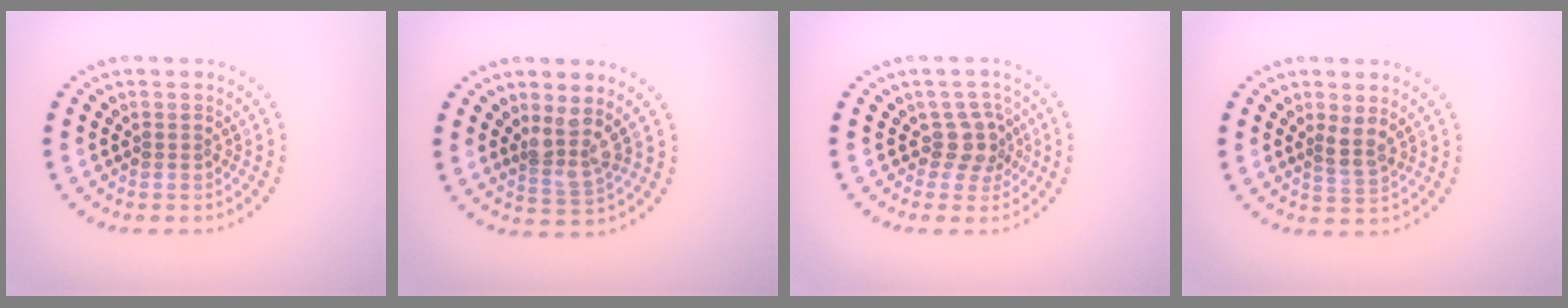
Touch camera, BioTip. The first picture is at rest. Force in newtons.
{"total": 2.6, "press": 1.9, "slide": 1.8}
{"total": 2.5, "press": 2.0, "slide": 1.6}
{"total": 1.8, "press": 1.4, "slide": 1.2}